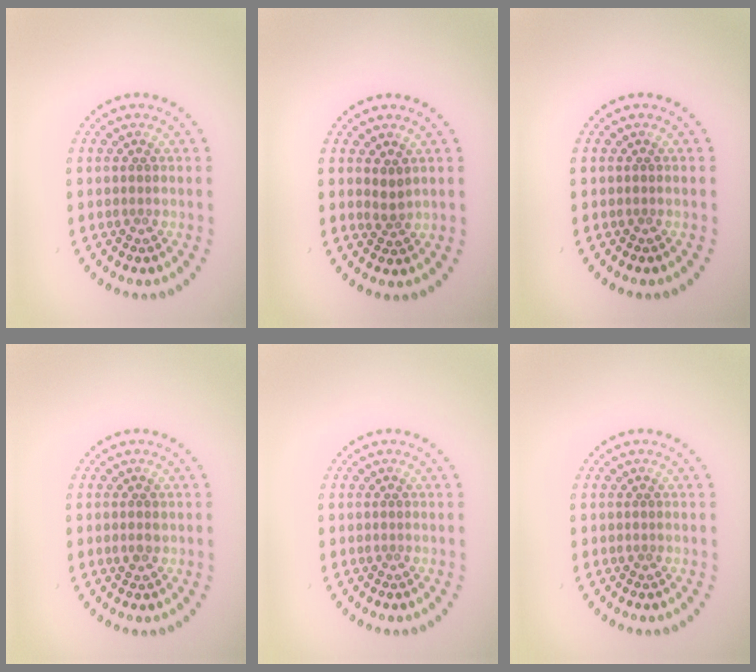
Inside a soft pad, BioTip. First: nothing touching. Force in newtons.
{"total": 1.5, "press": 1.0, "slide": 1.0}
{"total": 0.0}
{"total": 1.0, "press": 0.9, "slide": 0.3}
{"total": 0.0}
{"total": 0.0}